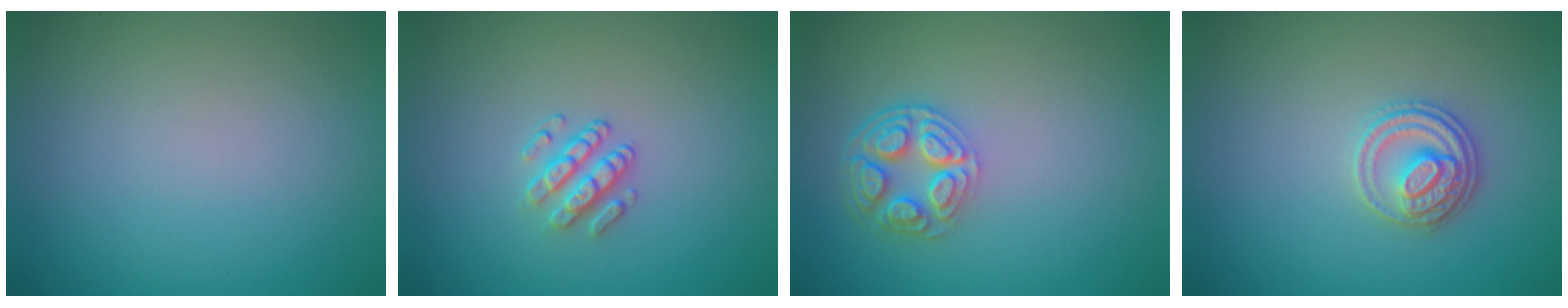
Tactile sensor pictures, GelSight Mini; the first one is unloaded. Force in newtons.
{"total": 2.0, "press": 1.6, "slide": 1.3}
{"total": 4.5, "press": 3.3, "slide": 3.0}
{"total": 2.8, "press": 2.7, "slide": 0.5}